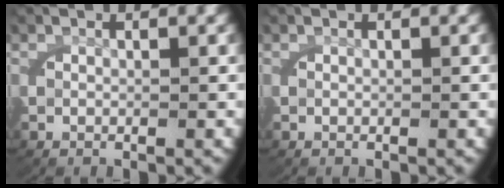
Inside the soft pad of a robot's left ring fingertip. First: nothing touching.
{"total": 0.0}